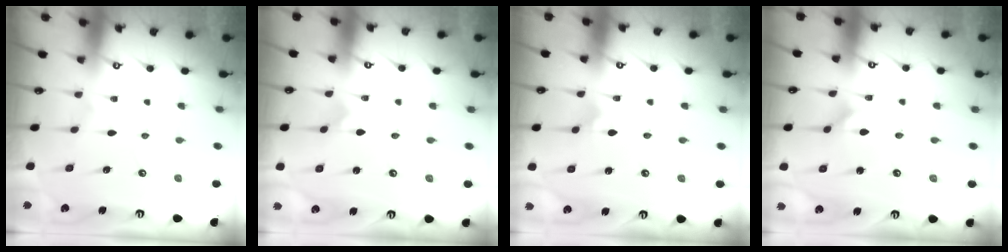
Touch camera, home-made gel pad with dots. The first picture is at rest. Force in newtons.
{"total": 0.6, "press": 0.6, "slide": 0.0}
{"total": 2.9, "press": 2.9, "slide": 0.2}
{"total": 2.9, "press": 2.9, "slide": 0.1}